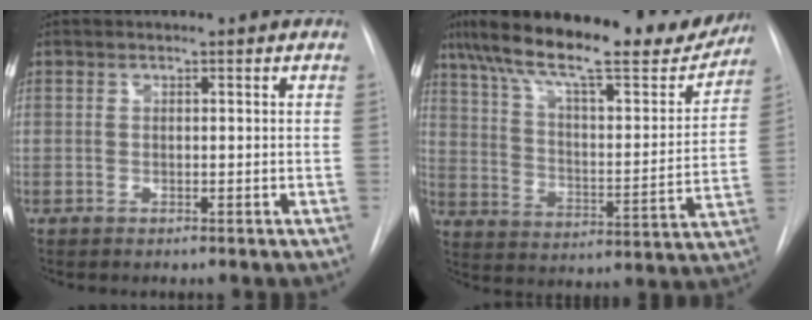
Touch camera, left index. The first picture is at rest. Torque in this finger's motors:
{"motor_torque": [1.03, -1.10, 0.81, 0.21]}